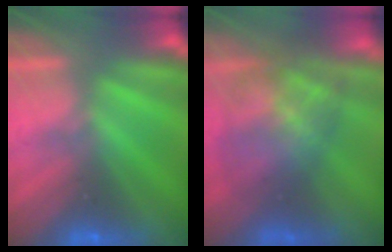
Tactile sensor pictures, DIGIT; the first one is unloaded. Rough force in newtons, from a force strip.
{"total": 5.9}